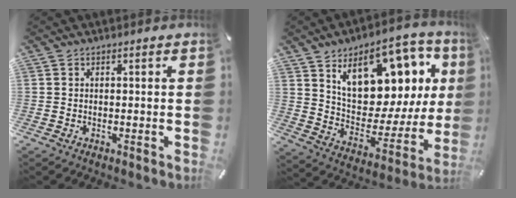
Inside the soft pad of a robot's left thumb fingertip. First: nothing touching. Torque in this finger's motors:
{"motor_torque": [2.51, 2.51, 1.44, -1.33, 0.26]}